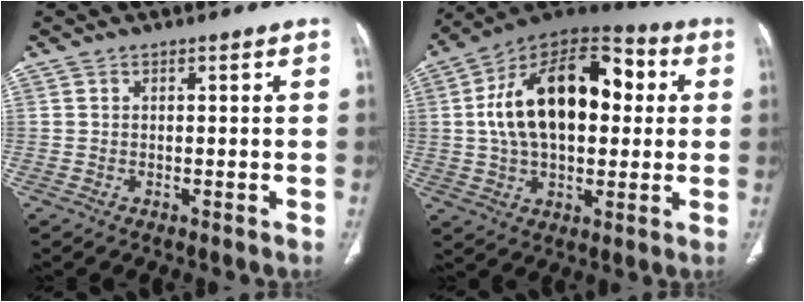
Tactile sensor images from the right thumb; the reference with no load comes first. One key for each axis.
{"total": 23.5, "fx": 3.2, "fy": 13.8, "fz": 18.8, "tx": -0.294, "ty": 0.027, "tz": 0.044}